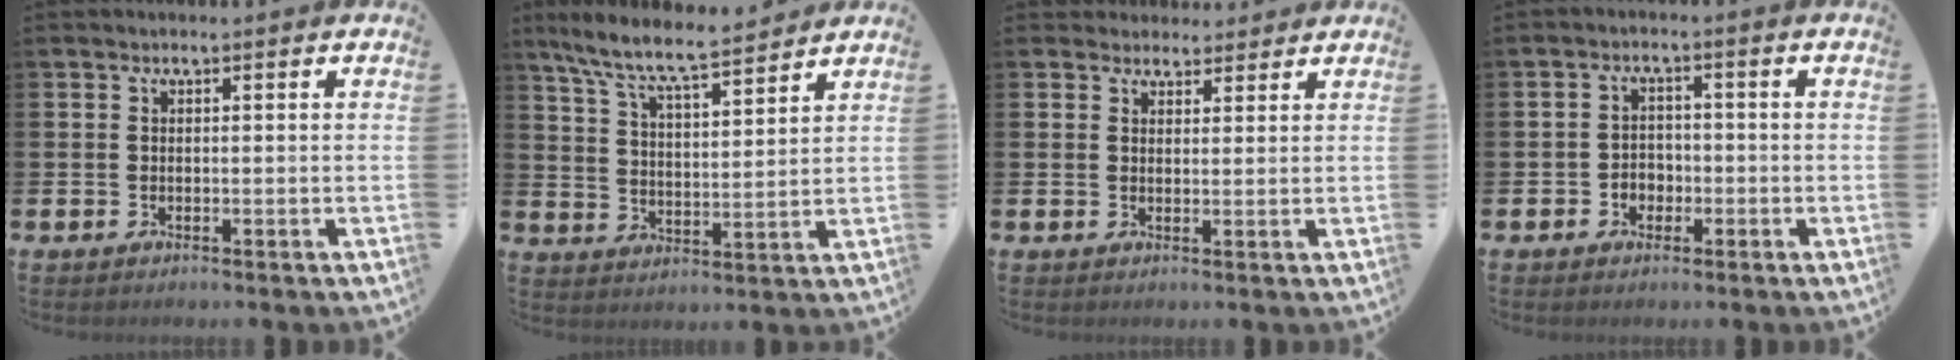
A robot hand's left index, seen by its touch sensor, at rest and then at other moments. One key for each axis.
{"total": 8.3, "fx": 7.6, "fy": 0.8, "fz": 3.4, "tx": -0.091, "ty": -0.047, "tz": 0.133}
{"total": 3.1, "fx": 2.8, "fy": 1.3, "fz": -0.2, "tx": 0.010, "ty": -0.010, "tz": 0.049}
{"total": 2.5, "fx": -1.2, "fy": 2.0, "fz": 0.8, "tx": -0.013, "ty": 0.004, "tz": -0.030}